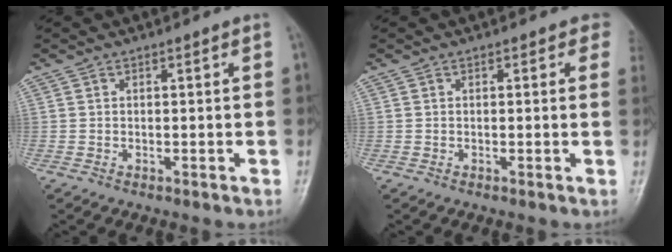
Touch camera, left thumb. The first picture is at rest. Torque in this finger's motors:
{"motor_torque": [2.64, 1.46, 1.65, -1.15, 0.03]}